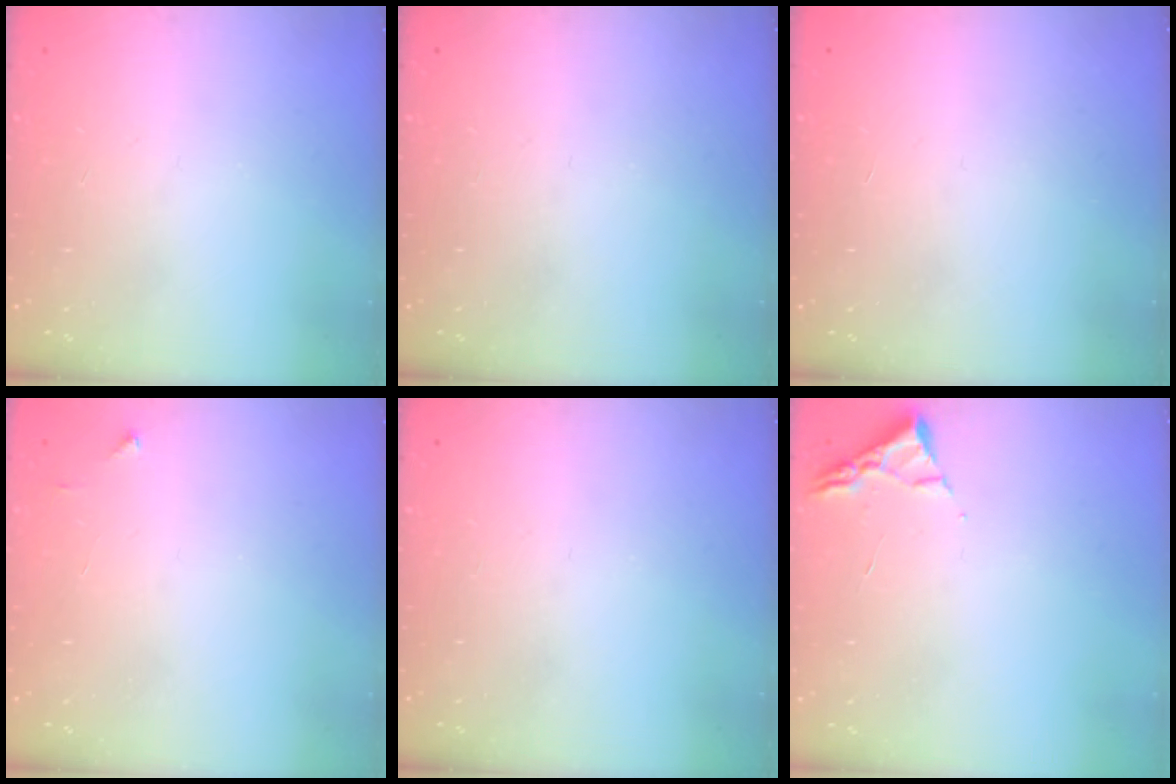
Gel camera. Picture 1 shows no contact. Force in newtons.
{"total": 0.0}
{"total": 1.5, "press": 1.5, "slide": 0.1}
{"total": 2.0, "press": 2.0, "slide": 0.2}
{"total": 0.0}
{"total": 3.0, "press": 2.9, "slide": 0.4}